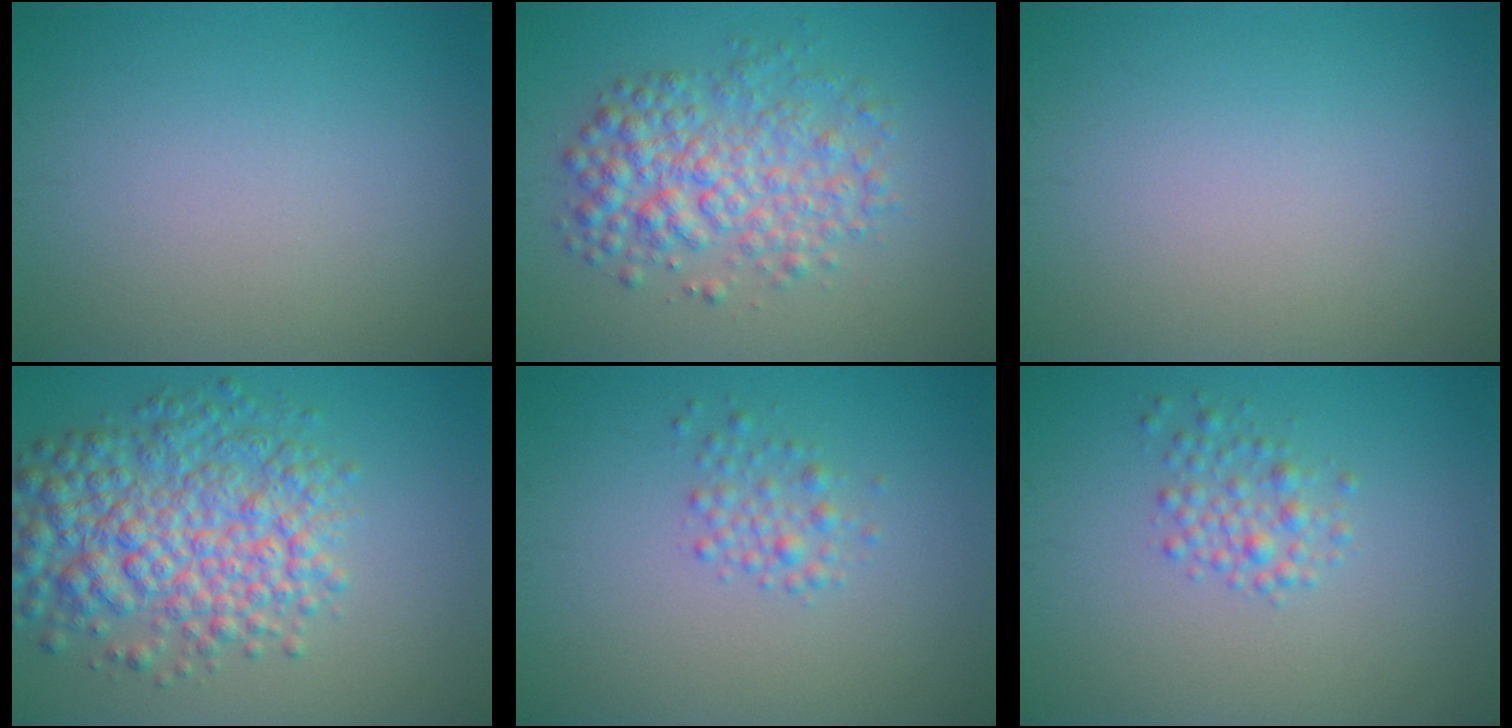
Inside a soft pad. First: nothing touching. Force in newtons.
{"total": 5.2, "press": 5.2, "slide": 0.0}
{"total": 0.0}
{"total": 7.7, "press": 7.7, "slide": 0.2}
{"total": 1.7, "press": 1.7, "slide": 0.1}
{"total": 2.1, "press": 2.1, "slide": 0.1}